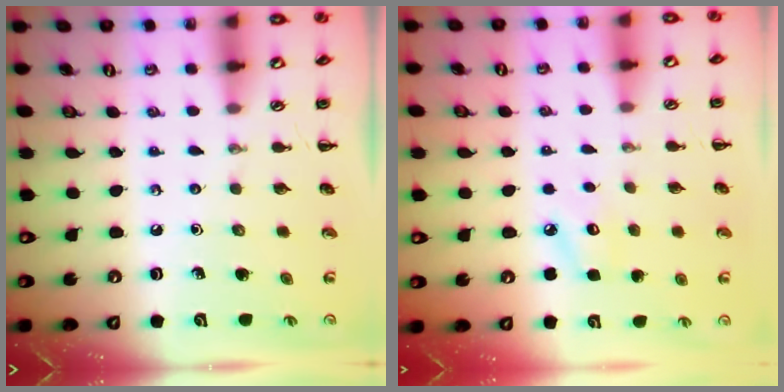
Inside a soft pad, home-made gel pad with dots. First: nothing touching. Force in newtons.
{"total": 5.2, "press": 5.0, "slide": 1.5}